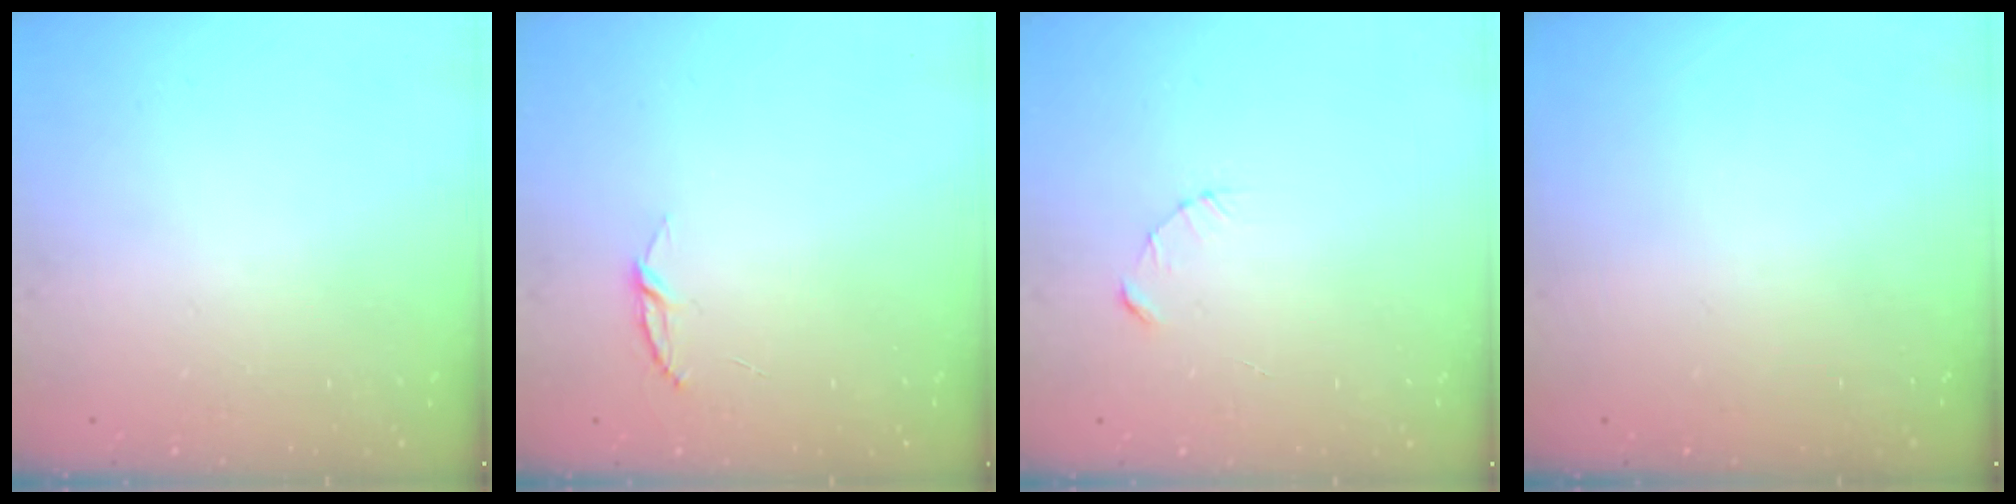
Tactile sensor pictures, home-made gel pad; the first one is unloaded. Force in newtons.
{"total": 3.9, "press": 3.8, "slide": 0.4}
{"total": 2.3, "press": 2.3, "slide": 0.3}
{"total": 0.0}